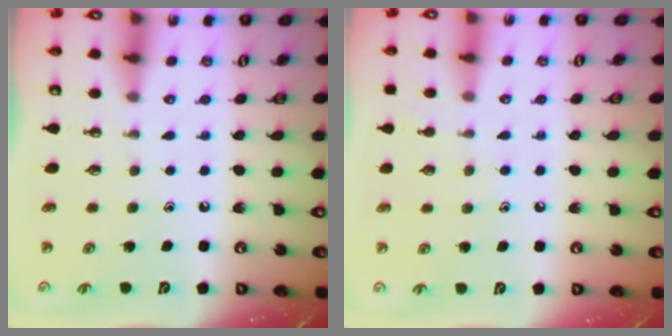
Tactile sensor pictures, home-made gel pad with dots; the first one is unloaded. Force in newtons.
{"total": 7.0, "press": 7.0, "slide": 0.7}